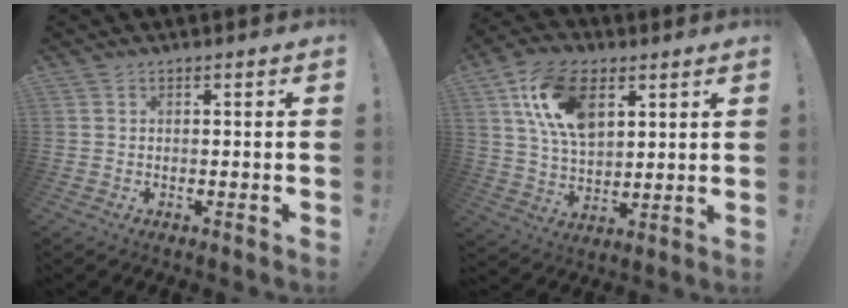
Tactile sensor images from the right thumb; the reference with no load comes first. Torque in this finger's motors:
{"motor_torque": [2.41, 2.59, 0.15, 0.01, 0.58]}